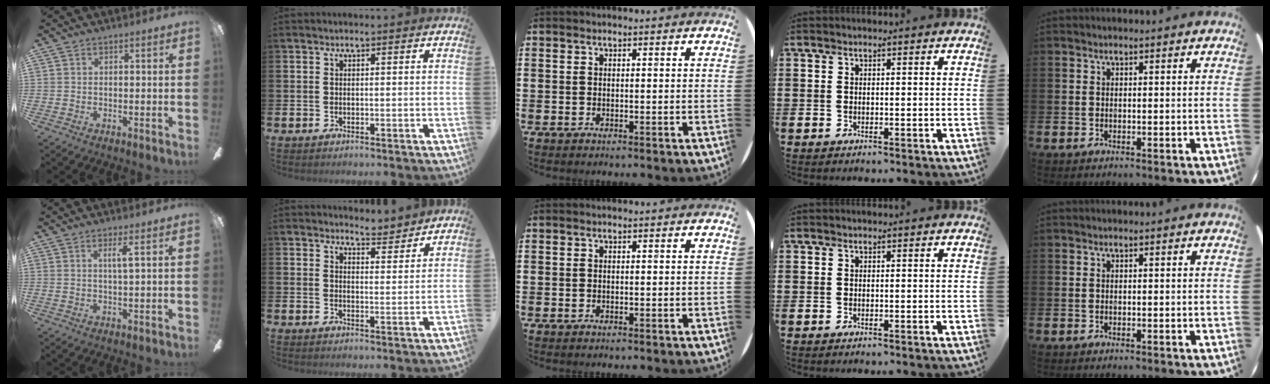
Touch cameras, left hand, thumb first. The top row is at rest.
{"thumb": {"total": 2.8, "force": [1.2, 0.0, 2.6], "torque": [-0.054, -0.002, 0.018]}, "index": {"total": 4.2, "force": [4.2, 0.6, -0.3], "torque": [0.004, -0.028, 0.075]}}